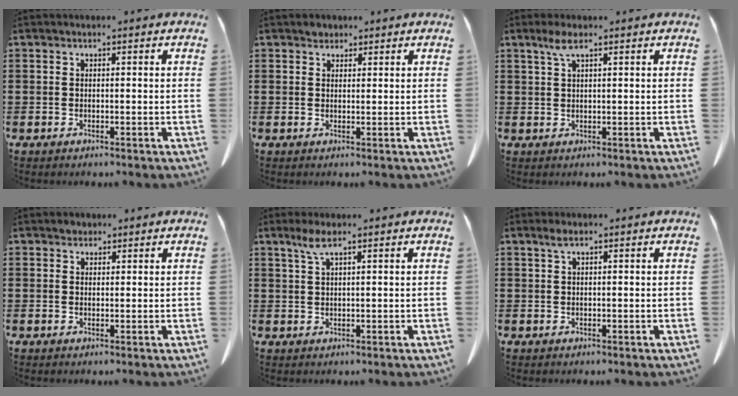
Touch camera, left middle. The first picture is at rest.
{"total": 1.4, "force": [1.1, 0.9, 0.1], "torque": [0.002, 0.000, 0.020]}
{"total": 2.9, "force": [1.6, 0.6, 2.3], "torque": [-0.050, 0.006, 0.027]}
{"total": 1.1, "force": [0.9, 0.7, 0.0], "torque": [-0.003, 0.004, 0.018]}
{"total": 3.1, "force": [1.9, 0.5, 2.4], "torque": [-0.053, 0.003, 0.033]}
{"total": 1.3, "force": [0.6, 0.2, 1.1], "torque": [-0.024, 0.003, 0.010]}